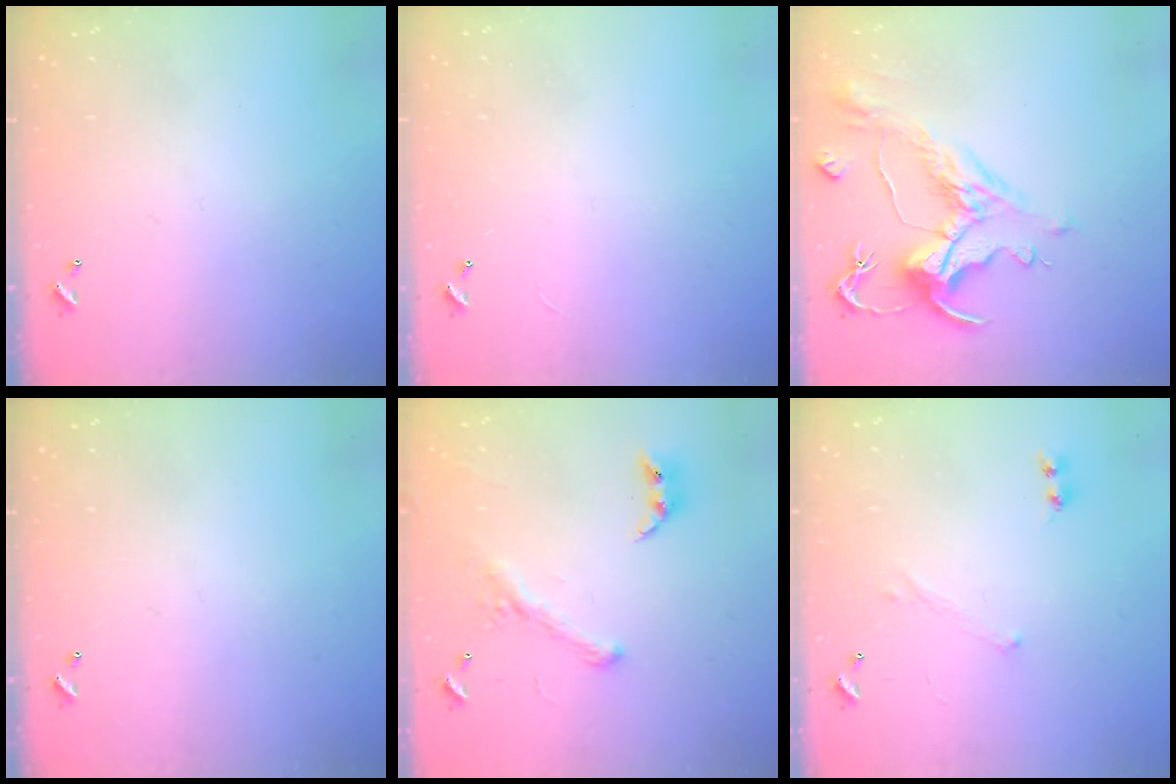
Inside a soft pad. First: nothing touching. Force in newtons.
{"total": 2.8, "press": 2.8, "slide": 0.3}
{"total": 2.0, "press": 1.5, "slide": 1.4}
{"total": 0.0}
{"total": 1.6, "press": 1.1, "slide": 1.2}
{"total": 0.7, "press": 0.7, "slide": 0.3}